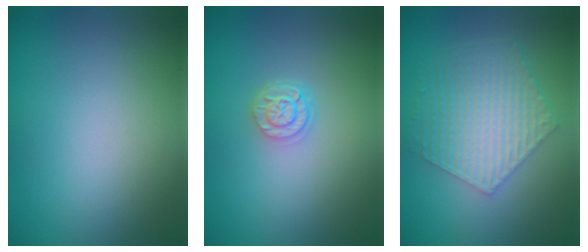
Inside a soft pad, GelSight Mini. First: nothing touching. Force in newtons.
{"total": 2.3, "press": 1.9, "slide": 1.4}
{"total": 5.9, "press": 4.3, "slide": 4.0}